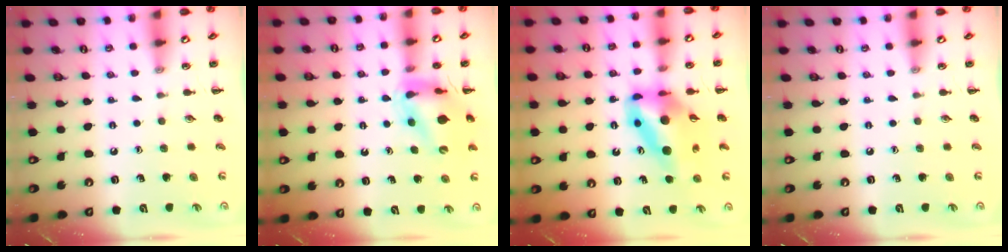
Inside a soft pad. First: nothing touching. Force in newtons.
{"total": 11.9, "press": 11.5, "slide": 3.3}
{"total": 12.9, "press": 12.1, "slide": 4.5}
{"total": 0.0}